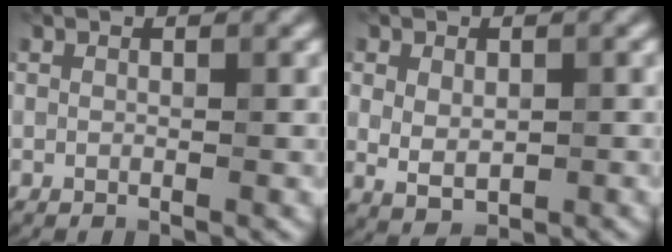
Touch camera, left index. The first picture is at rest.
{"total": 3.0, "force": [0.2, 2.0, 2.2], "torque": [-0.038, -0.002, 0.008]}